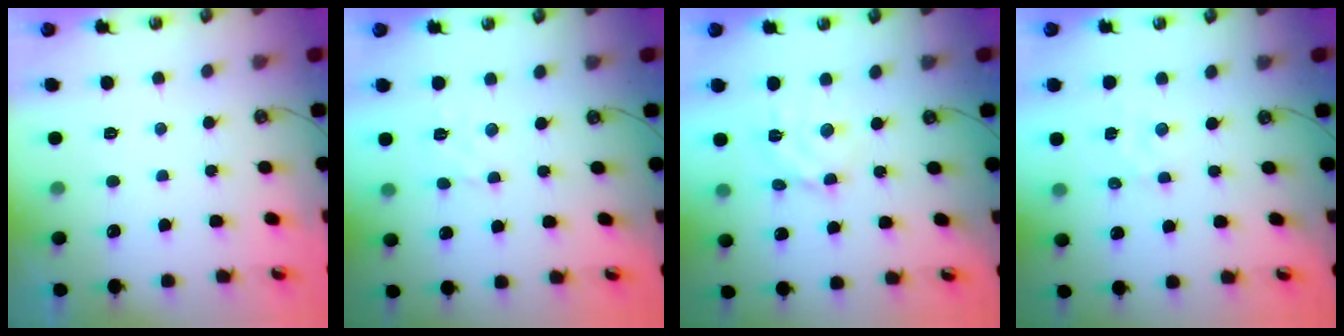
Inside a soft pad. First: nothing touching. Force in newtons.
{"total": 2.8, "press": 2.7, "slide": 0.5}
{"total": 8.4, "press": 8.4, "slide": 0.5}
{"total": 2.2, "press": 2.2, "slide": 0.3}